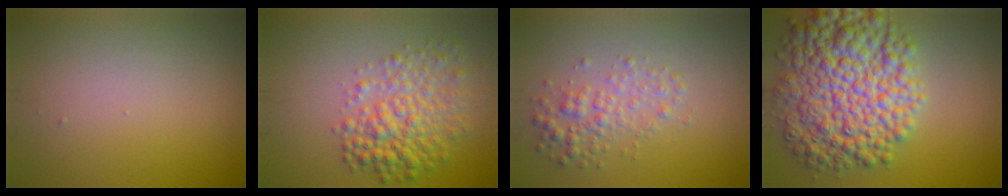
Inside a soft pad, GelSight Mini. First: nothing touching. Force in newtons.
{"total": 5.5, "press": 5.5, "slide": 0.1}
{"total": 2.6, "press": 2.6, "slide": 0.0}
{"total": 11.3, "press": 11.3, "slide": 0.1}